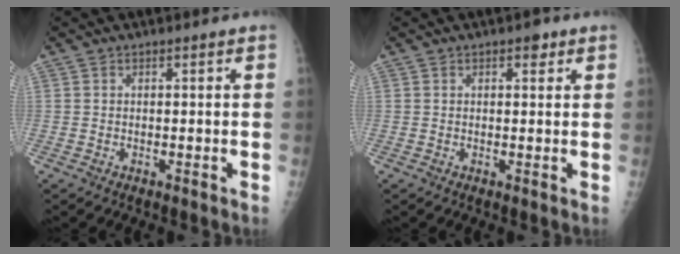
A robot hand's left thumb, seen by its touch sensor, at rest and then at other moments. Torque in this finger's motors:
{"motor_torque": [0.18, 0.21, 0.22, 0.03, 0.00]}